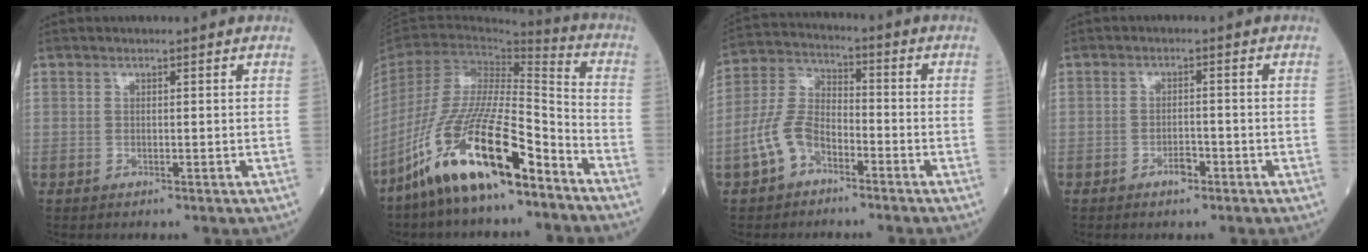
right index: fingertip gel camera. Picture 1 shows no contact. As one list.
[{"total": 19.0, "force": [-12.8, 3.4, 13.6], "torque": [-0.280, -0.023, -0.238]}, {"total": 8.3, "force": [-4.4, 4.7, 5.3], "torque": [-0.129, 0.019, -0.092]}, {"total": 2.3, "force": [-1.4, 0.9, 1.5], "torque": [-0.023, 0.003, -0.023]}]